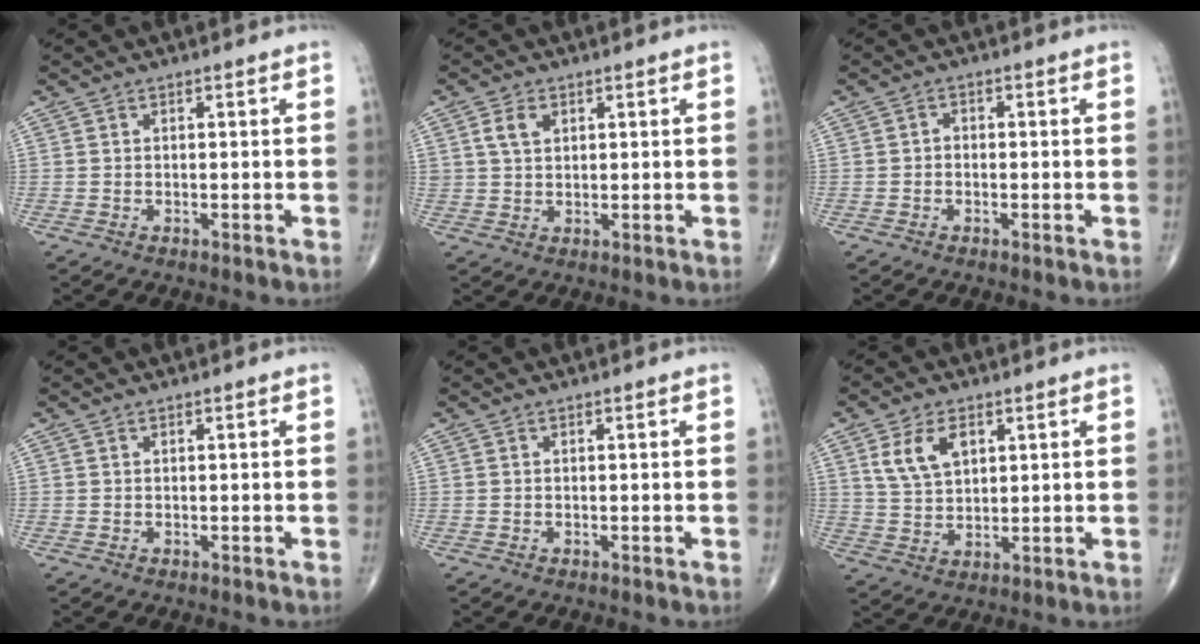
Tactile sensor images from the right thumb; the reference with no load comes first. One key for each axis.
{"total": 3.7, "fx": 1.6, "fy": 2.6, "fz": 2.2, "tx": -0.034, "ty": -0.002, "tz": 0.031}
{"total": 1.2, "fx": -0.4, "fy": 0.9, "fz": 0.6, "tx": 0.000, "ty": 0.004, "tz": -0.013}
{"total": 0.0}
{"total": 0.0}
{"total": 7.9, "fx": 3.2, "fy": 4.8, "fz": 5.4, "tx": -0.089, "ty": -0.010, "tz": 0.068}